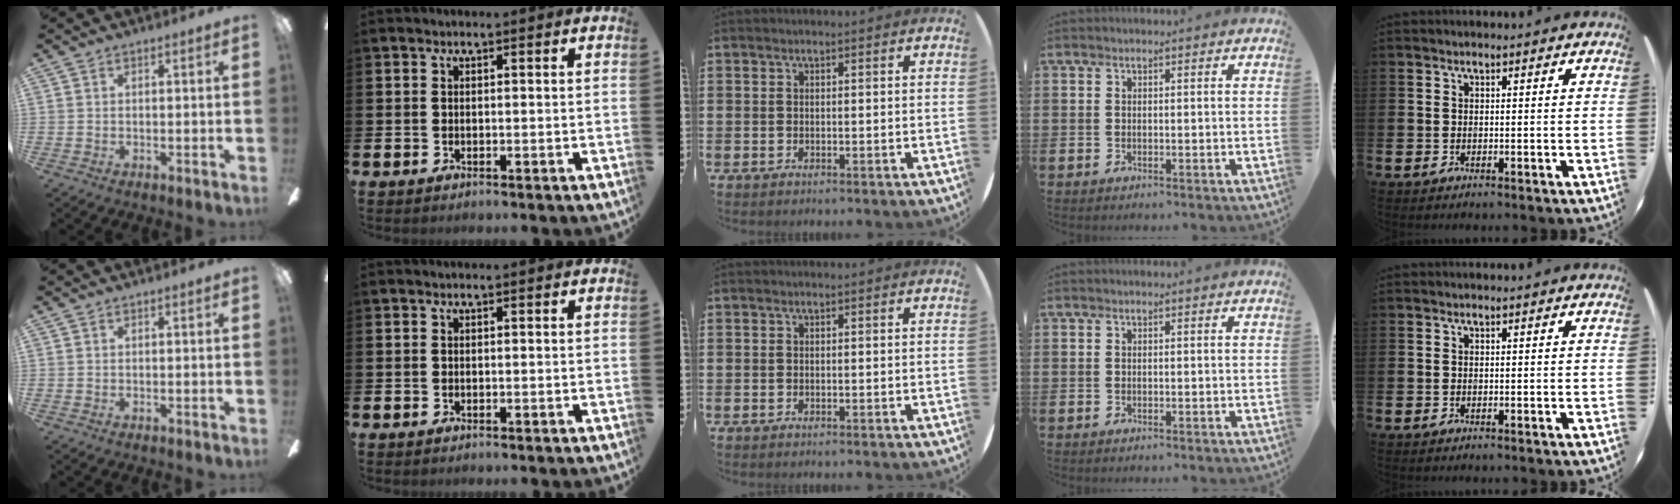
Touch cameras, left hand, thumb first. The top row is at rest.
{}